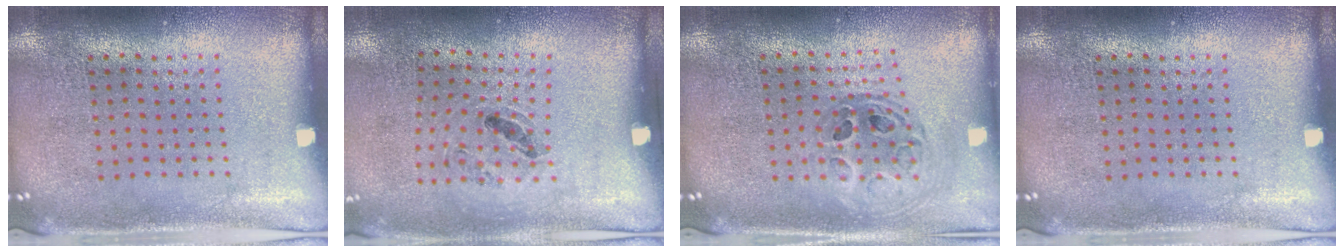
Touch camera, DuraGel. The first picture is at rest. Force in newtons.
{"total": 1.2, "press": 0.9, "slide": 0.8}
{"total": 0.8, "press": 0.7, "slide": 0.2}
{"total": 0.0}